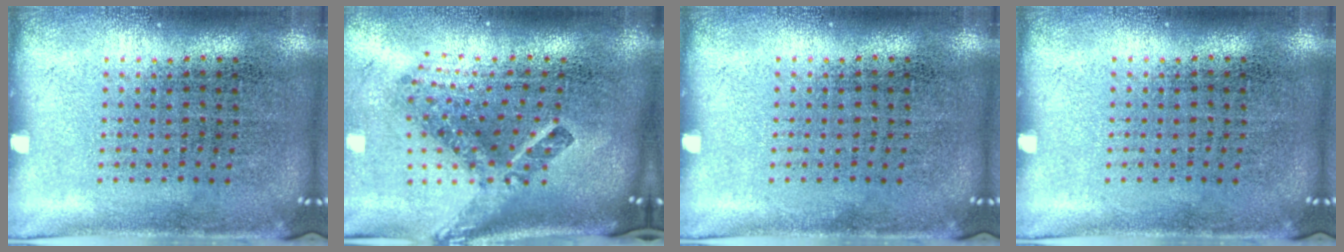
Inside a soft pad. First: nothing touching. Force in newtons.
{"total": 2.8, "press": 1.6, "slide": 2.2}
{"total": 0.0}
{"total": 0.0}